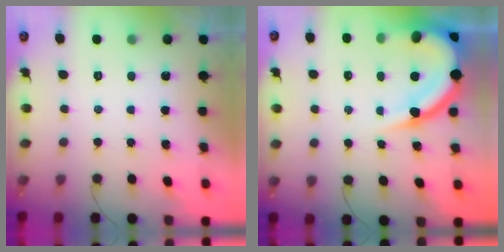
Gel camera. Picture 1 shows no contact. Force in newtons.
{"total": 15.3, "press": 15.2, "slide": 1.3}